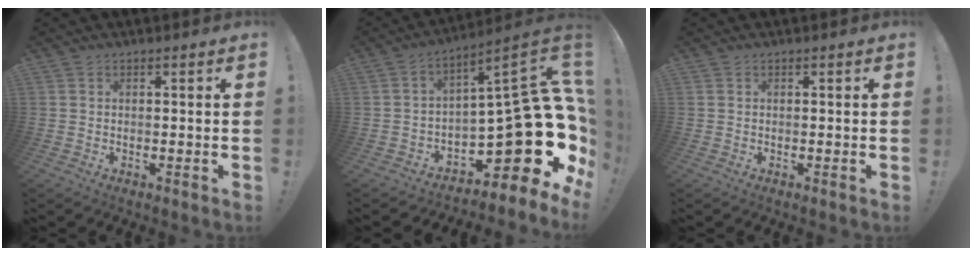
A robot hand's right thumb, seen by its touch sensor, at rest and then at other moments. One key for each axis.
{"total": 21.5, "fx": -4.8, "fy": 8.4, "fz": 19.2, "tx": -0.257, "ty": -0.005, "tz": -0.065}
{"total": 0.0}